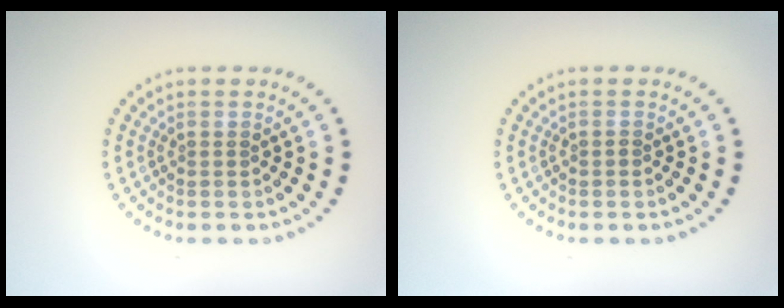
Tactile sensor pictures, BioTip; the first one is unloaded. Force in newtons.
{"total": 0.5, "press": 0.5, "slide": 0.2}